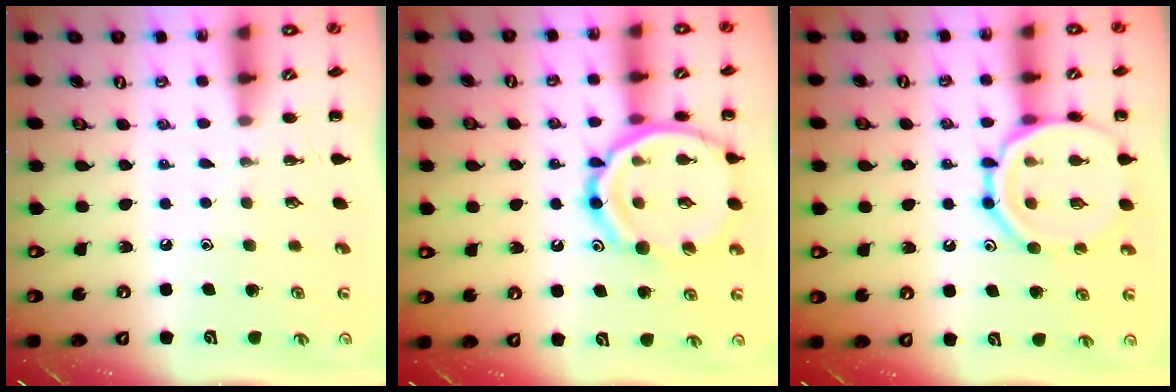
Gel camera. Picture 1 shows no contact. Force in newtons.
{"total": 19.7, "press": 19.5, "slide": 2.5}
{"total": 15.9, "press": 15.7, "slide": 1.9}